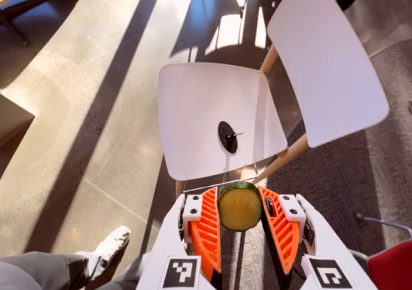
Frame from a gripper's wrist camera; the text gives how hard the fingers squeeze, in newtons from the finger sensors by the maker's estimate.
{"total": 9.3, "left": 9.7, "right": 8.9}